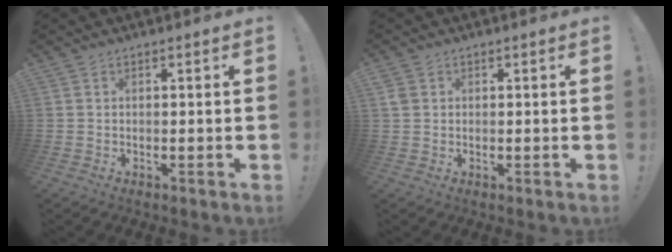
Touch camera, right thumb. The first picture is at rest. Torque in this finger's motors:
{"motor_torque": [-0.11, -0.32, 0.18, 0.03, 0.00]}